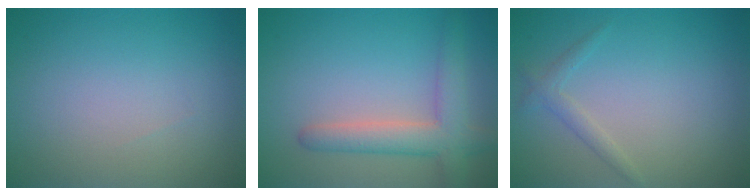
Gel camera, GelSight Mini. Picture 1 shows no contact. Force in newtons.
{"total": 4.3, "press": 4.3, "slide": 0.3}
{"total": 1.3, "press": 1.3, "slide": 0.1}